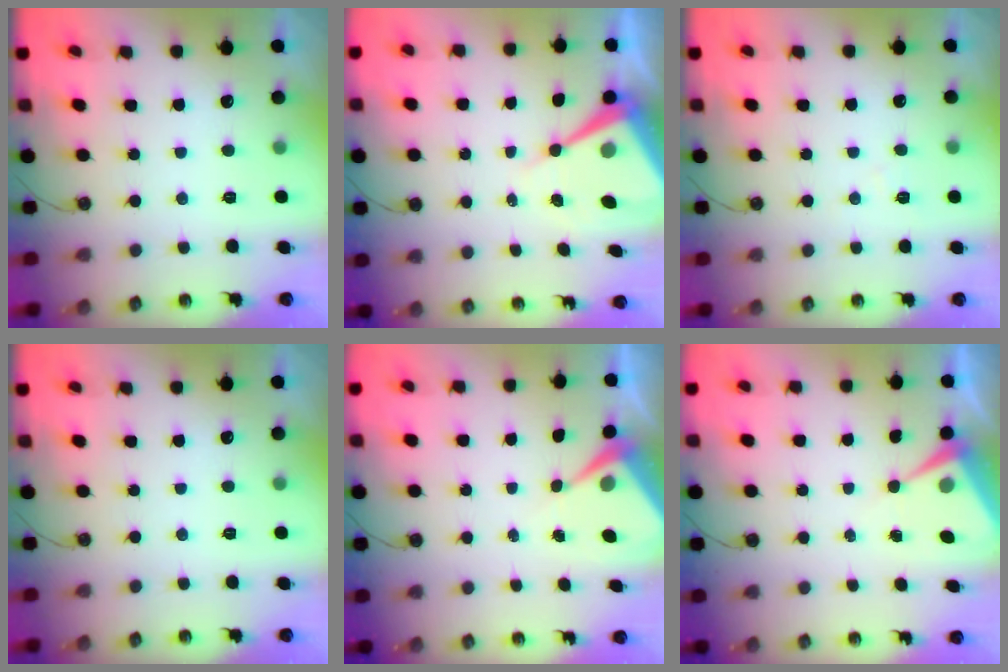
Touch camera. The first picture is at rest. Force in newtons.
{"total": 11.8, "press": 11.7, "slide": 1.2}
{"total": 5.8, "press": 5.7, "slide": 0.9}
{"total": 0.0}
{"total": 5.1, "press": 5.1, "slide": 0.6}
{"total": 7.0, "press": 7.0, "slide": 0.3}